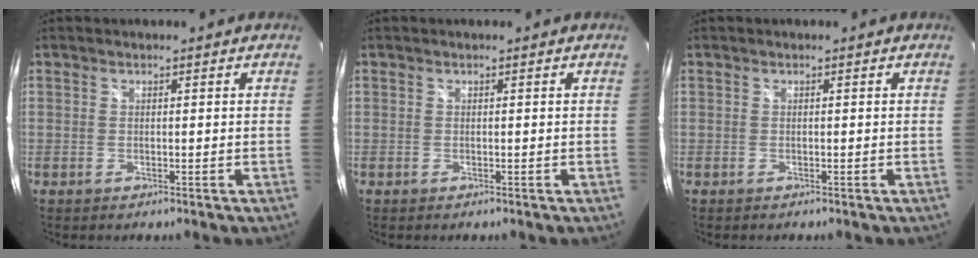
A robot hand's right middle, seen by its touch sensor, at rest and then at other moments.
{"total": 0.0}
{"total": 0.0}